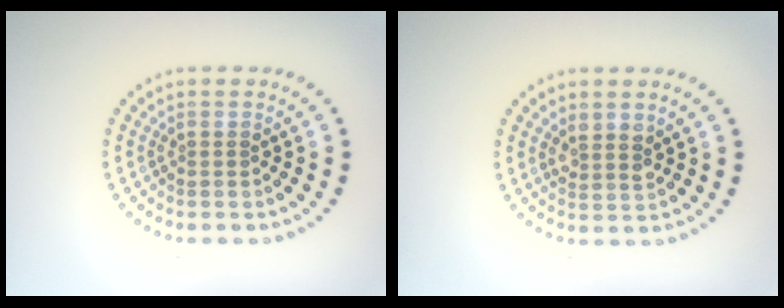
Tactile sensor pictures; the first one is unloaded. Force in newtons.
{"total": 1.7, "press": 1.5, "slide": 0.8}